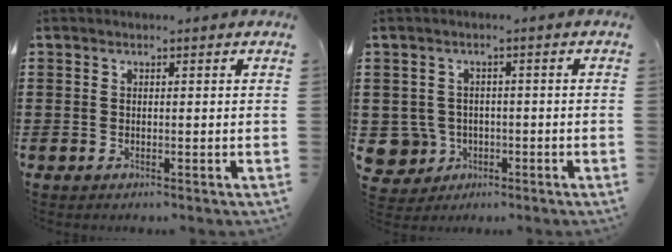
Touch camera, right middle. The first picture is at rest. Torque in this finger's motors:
{"motor_torque": [0.24, -0.11, 0.00, 0.01]}